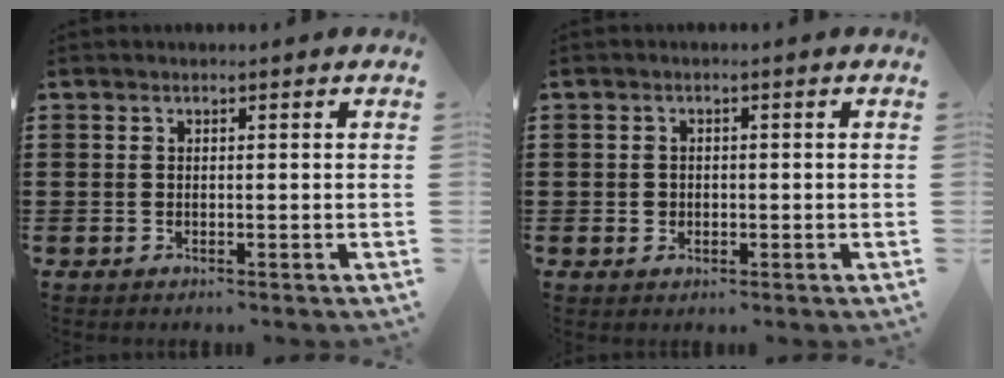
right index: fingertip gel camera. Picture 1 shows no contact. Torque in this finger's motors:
{"motor_torque": [-0.11, 0.67, -0.07, -0.01]}